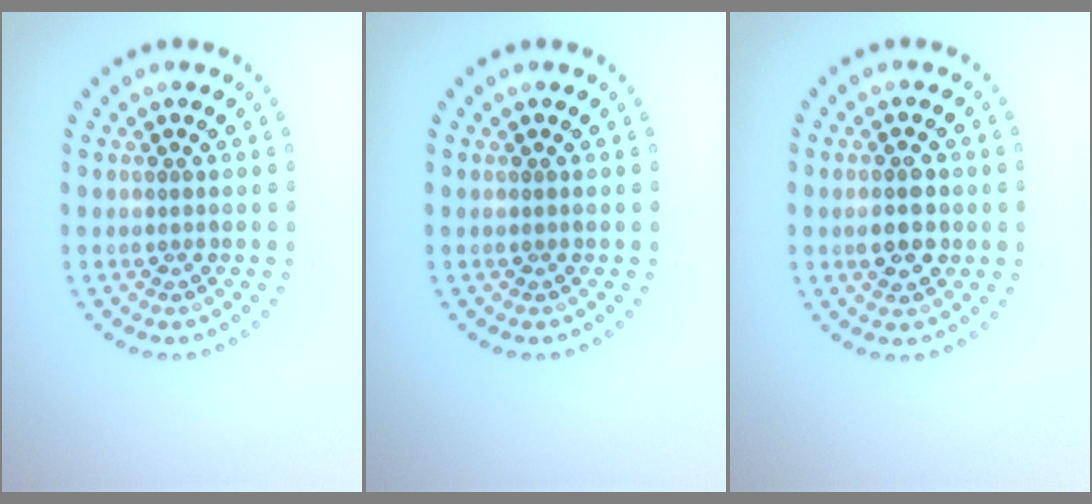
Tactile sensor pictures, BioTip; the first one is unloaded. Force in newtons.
{"total": 0.0}
{"total": 2.8, "press": 2.8, "slide": 0.1}